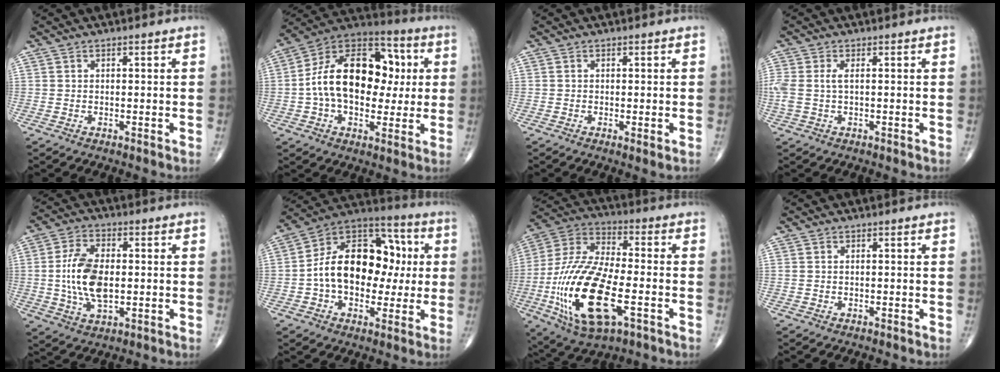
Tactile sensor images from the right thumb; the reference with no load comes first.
{"total": 21.9, "force": [1.5, 14.0, 16.7], "torque": [-0.247, 0.028, 0.017]}
{"total": 1.2, "force": [-0.3, 0.1, 1.2], "torque": [-0.024, -0.006, -0.006]}
{"total": 3.7, "force": [0.3, 1.6, 3.3], "torque": [-0.105, 0.011, 0.009]}
{"total": 11.6, "force": [-0.2, 6.2, 9.8], "torque": [-0.190, 0.002, -0.002]}
{"total": 20.5, "force": [0.4, 13.8, 15.2], "torque": [-0.203, 0.040, -0.001]}
{"total": 24.1, "force": [-6.6, 10.5, 20.7], "torque": [-0.441, 0.009, -0.111]}
{"total": 0.5, "force": [0.1, 0.2, 0.5], "torque": [-0.017, 0.005, 0.004]}